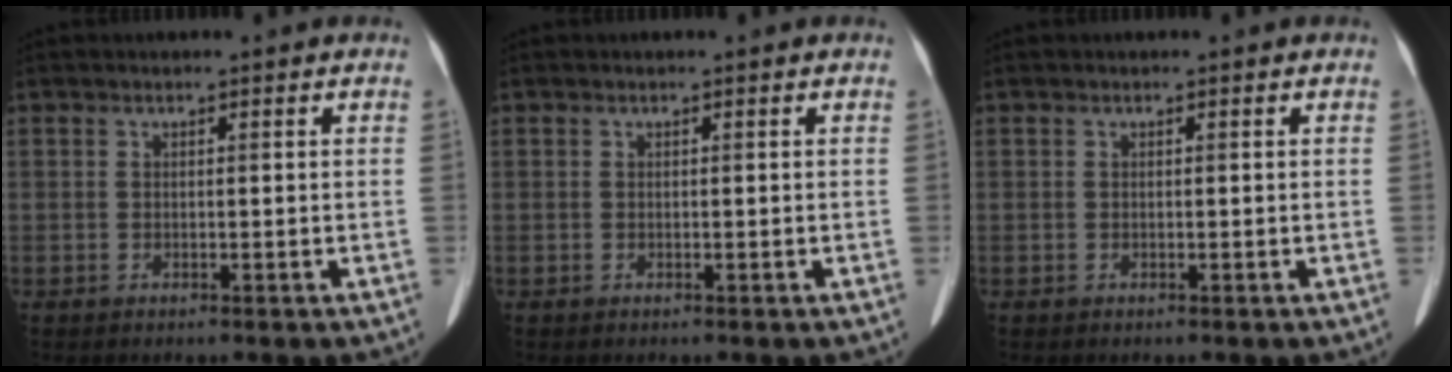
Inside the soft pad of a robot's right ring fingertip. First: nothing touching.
{"total": 0.0}
{"total": 0.0}